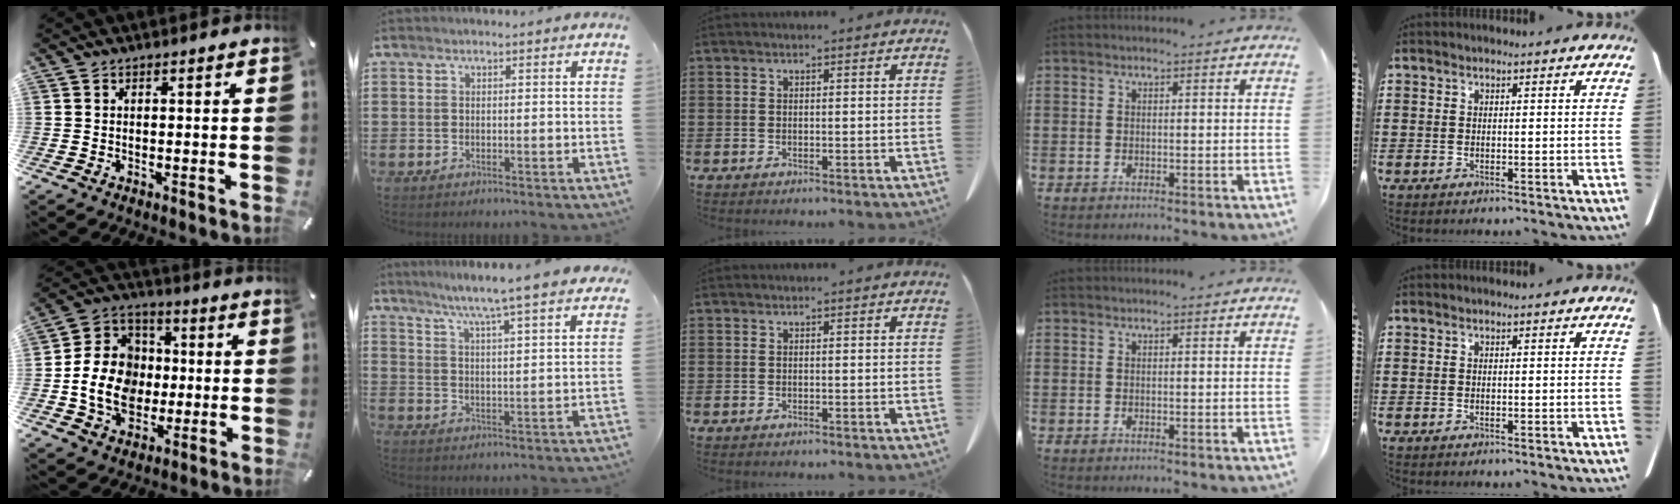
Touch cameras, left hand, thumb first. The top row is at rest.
{"thumb": {"total": 14.2, "force": [-2.1, 12.2, 7.1], "torque": [-0.174, 0.024, -0.032]}, "index": {"total": 6.0, "force": [5.3, -1.3, 2.5], "torque": [-0.070, -0.039, 0.085]}}